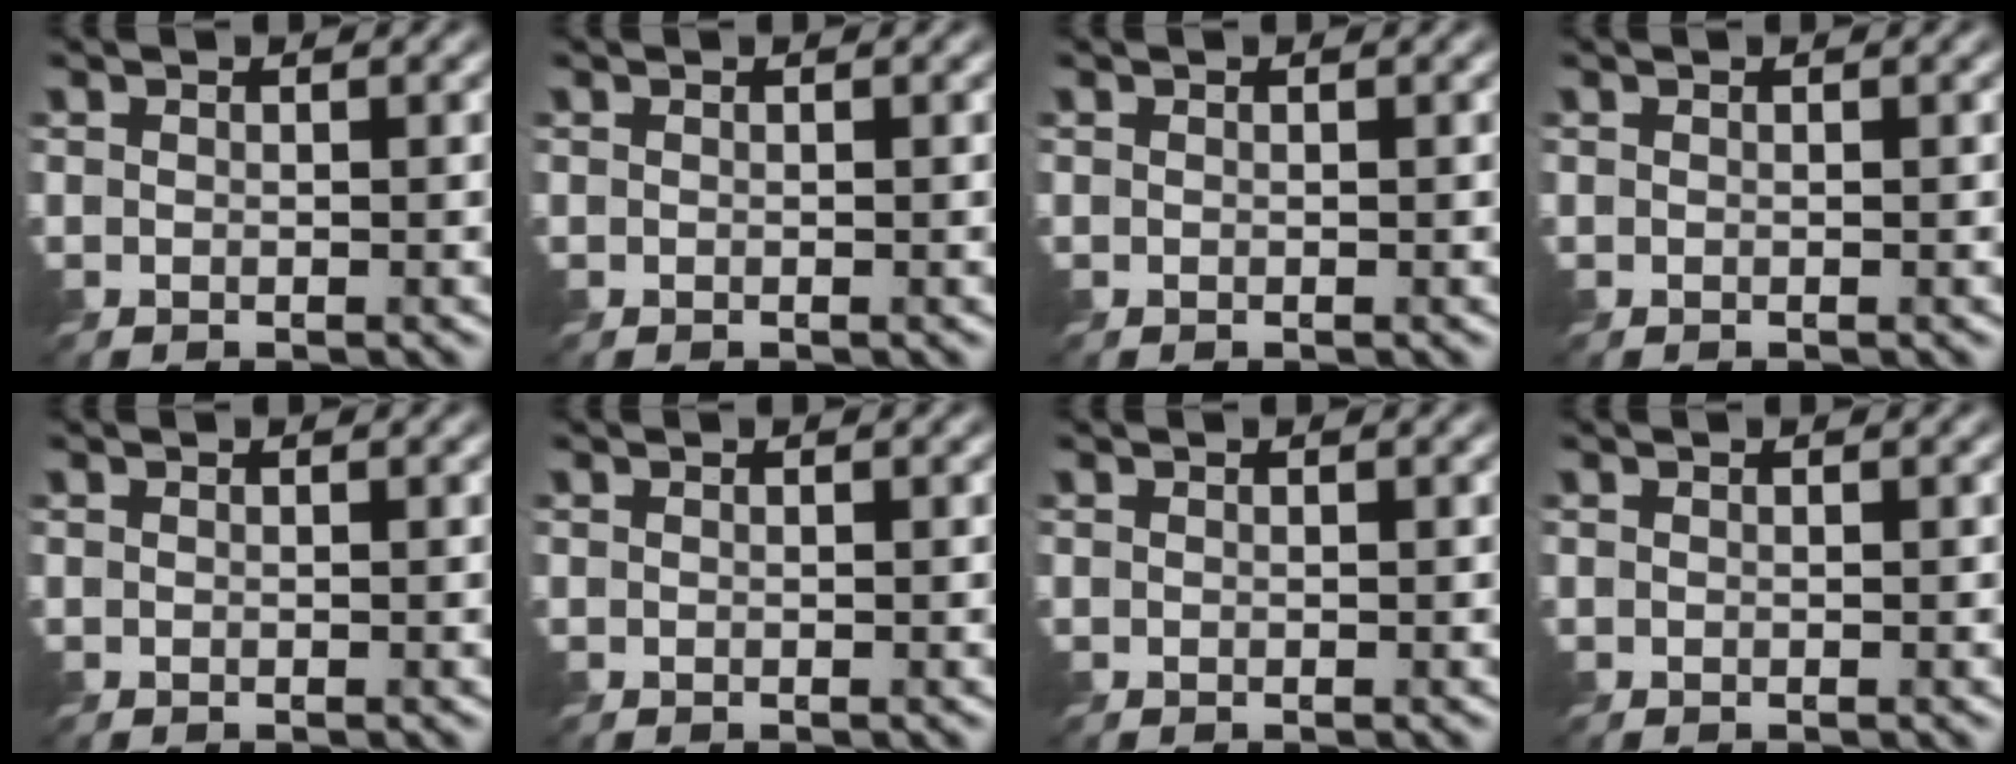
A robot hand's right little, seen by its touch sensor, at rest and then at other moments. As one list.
[{"total": 0.0}, {"total": 0.0}, {"total": 0.0}, {"total": 0.0}, {"total": 0.0}, {"total": 0.0}, {"total": 0.0}]